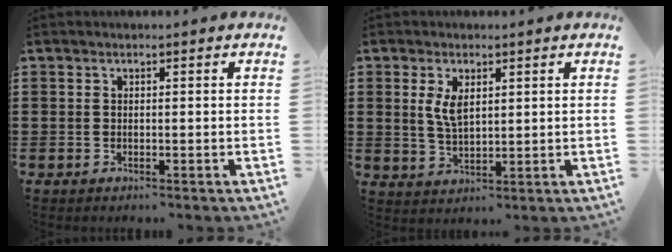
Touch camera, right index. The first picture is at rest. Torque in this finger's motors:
{"motor_torque": [0.34, 0.34, 0.15, 0.13]}